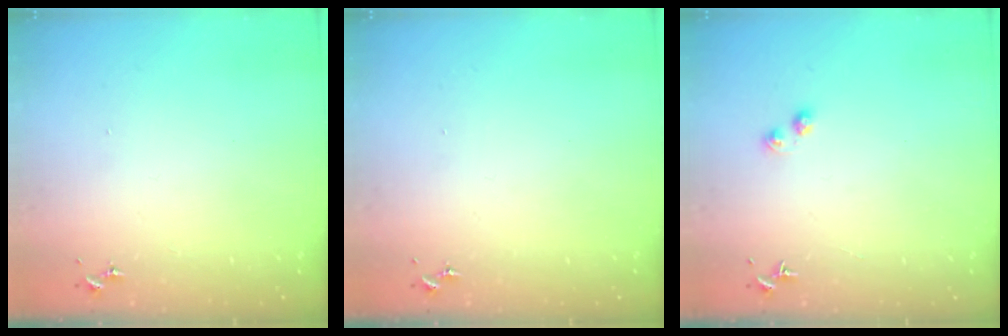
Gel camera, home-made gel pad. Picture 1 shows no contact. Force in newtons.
{"total": 0.0}
{"total": 2.2, "press": 2.2, "slide": 0.2}